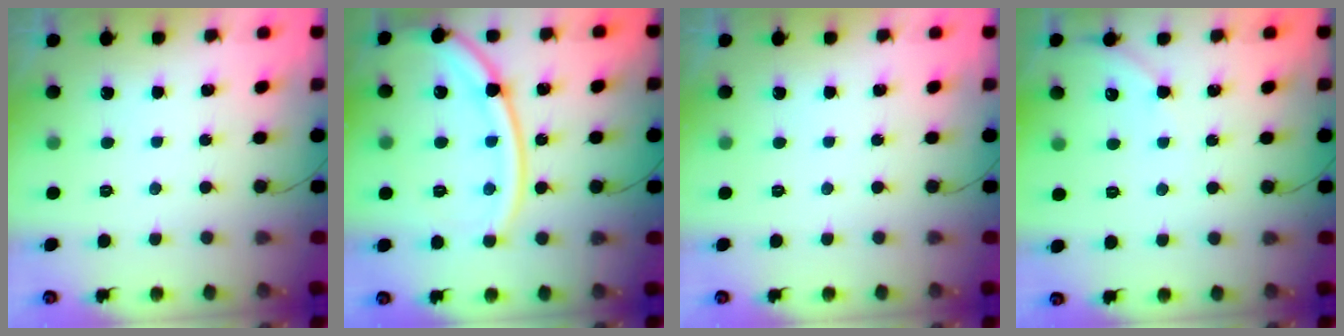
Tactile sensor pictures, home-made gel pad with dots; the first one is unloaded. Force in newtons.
{"total": 16.2, "press": 16.2, "slide": 1.0}
{"total": 0.0}
{"total": 3.6, "press": 3.5, "slide": 0.6}